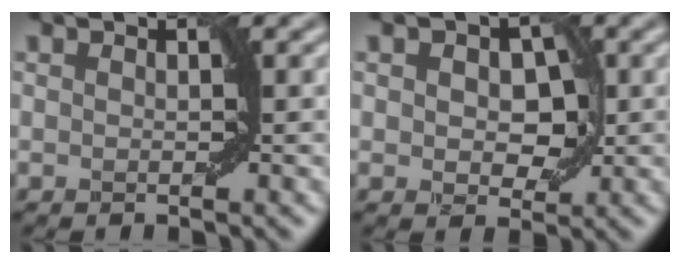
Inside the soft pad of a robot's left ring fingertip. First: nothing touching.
{"total": 4.0, "force": [0.5, 2.6, 2.9], "torque": [-0.045, -0.002, 0.008]}